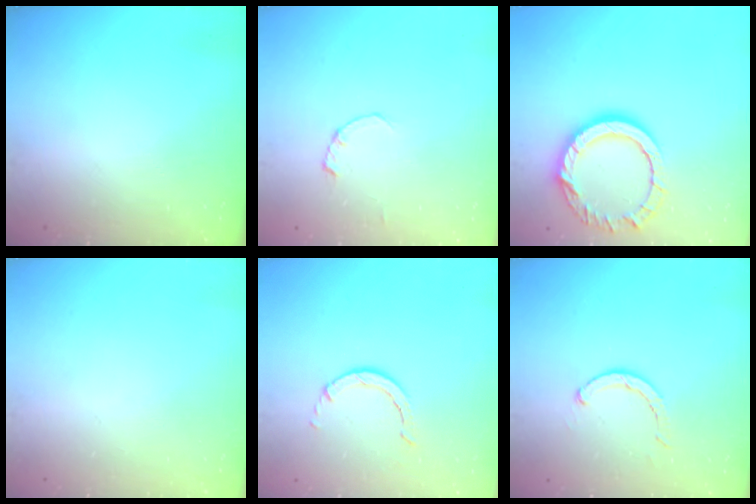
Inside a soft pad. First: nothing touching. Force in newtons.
{"total": 0.0}
{"total": 13.3, "press": 13.3, "slide": 1.3}
{"total": 0.0}
{"total": 3.2, "press": 3.2, "slide": 0.4}
{"total": 2.6, "press": 2.5, "slide": 0.4}